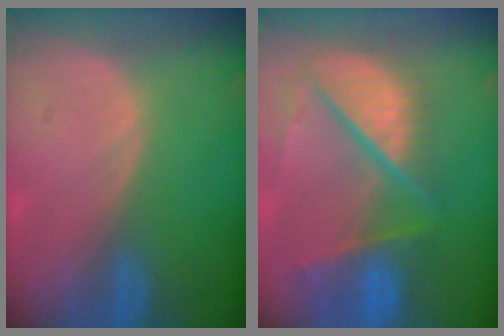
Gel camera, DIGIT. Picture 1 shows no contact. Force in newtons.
{"total": 11.0, "press": 9.2, "slide": 6.1}